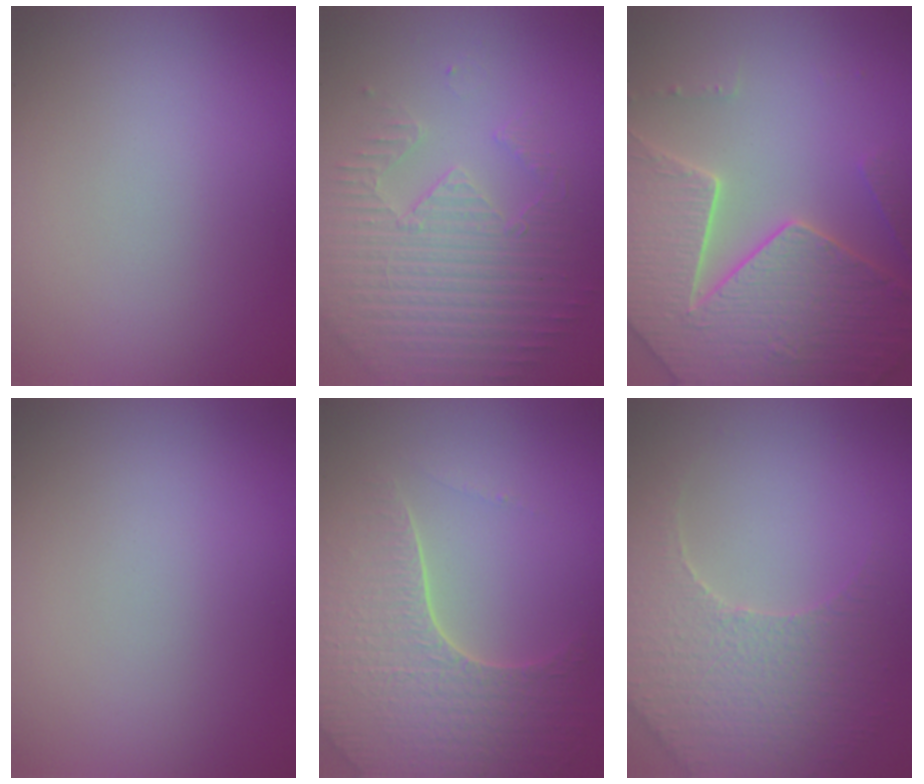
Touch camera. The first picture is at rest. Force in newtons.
{"total": 3.8, "press": 3.7, "slide": 1.0}
{"total": 7.6, "press": 7.3, "slide": 1.9}
{"total": 0.0}
{"total": 6.0, "press": 4.8, "slide": 3.5}
{"total": 3.7, "press": 3.6, "slide": 1.0}